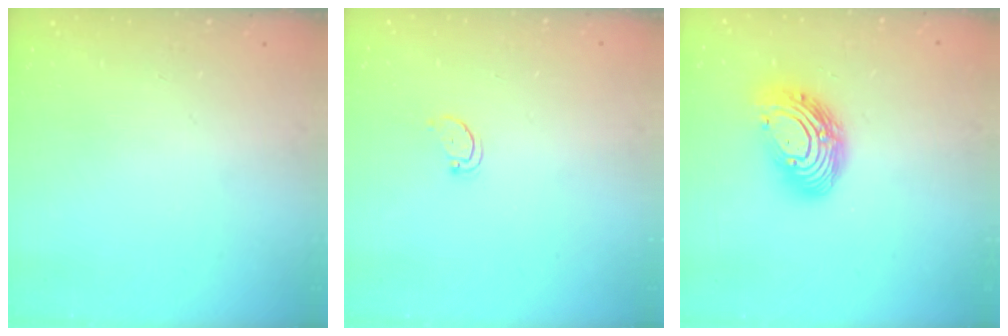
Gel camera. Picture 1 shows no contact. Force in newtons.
{"total": 2.5, "press": 2.4, "slide": 0.4}
{"total": 14.0, "press": 14.0, "slide": 1.1}